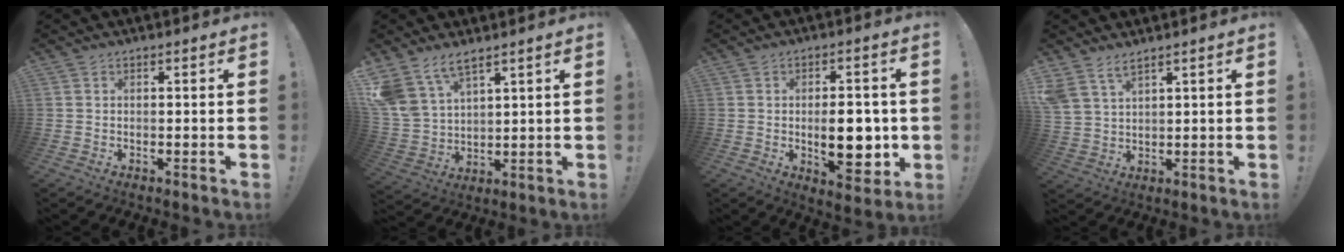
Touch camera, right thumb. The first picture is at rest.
{"total": 10.8, "force": [7.9, 5.4, 5.1], "torque": [-0.120, -0.044, 0.158]}
{"total": 13.2, "force": [-1.3, 6.5, 11.4], "torque": [-0.149, -0.002, -0.019]}
{"total": 5.8, "force": [4.6, 2.4, 2.7], "torque": [-0.061, -0.019, 0.092]}